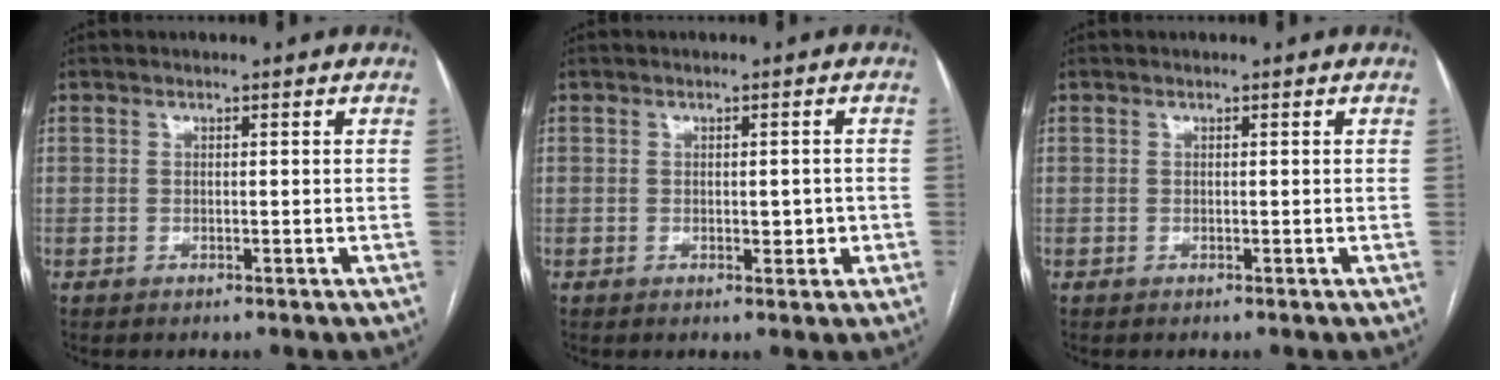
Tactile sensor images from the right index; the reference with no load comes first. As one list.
[{"total": 2.3, "force": [-0.4, 1.1, 2.0], "torque": [-0.030, 0.001, 0.003]}, {"total": 0.0}]